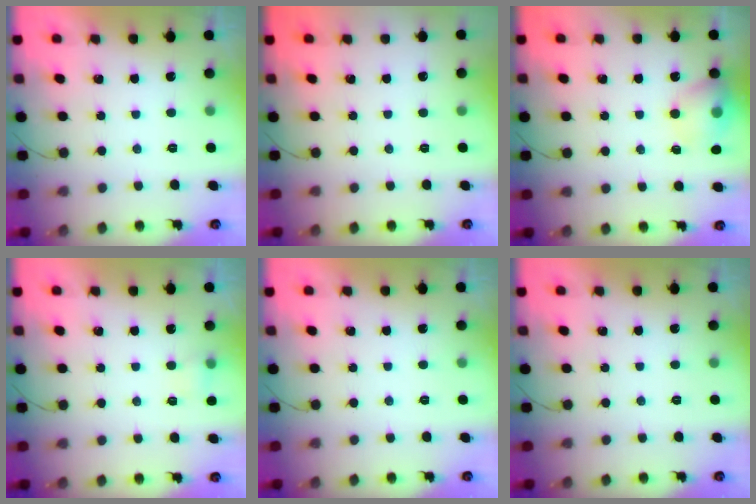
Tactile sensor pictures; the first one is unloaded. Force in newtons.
{"total": 0.0}
{"total": 11.8, "press": 9.0, "slide": 7.6}
{"total": 3.2, "press": 3.0, "slide": 0.9}
{"total": 0.0}
{"total": 0.0}